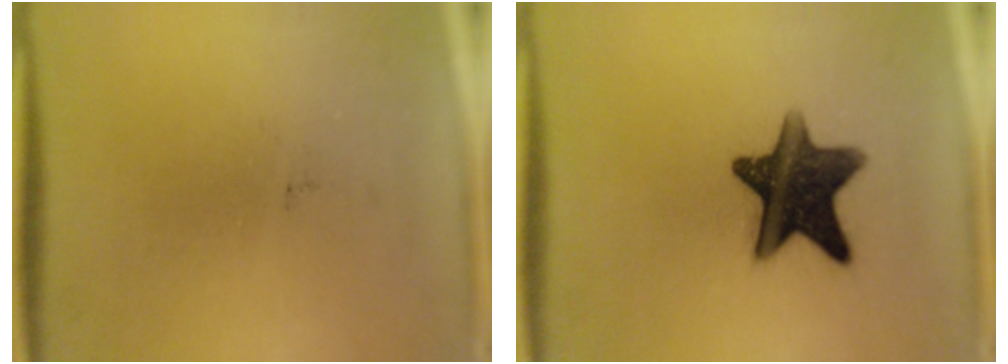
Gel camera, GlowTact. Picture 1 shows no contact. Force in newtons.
{"total": 13.5}